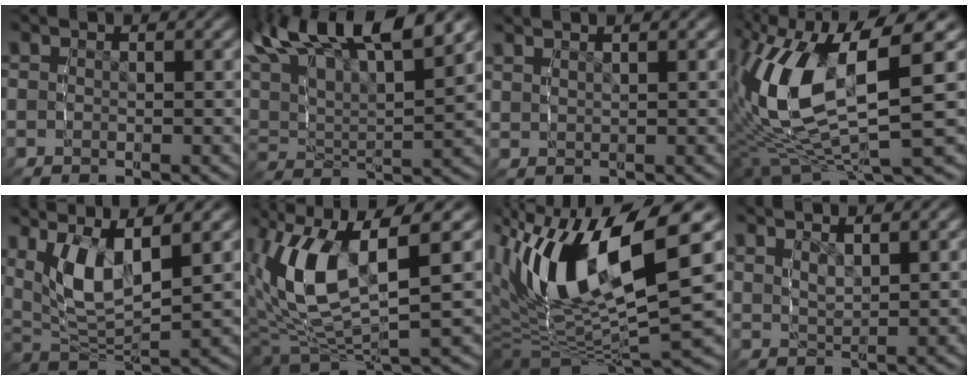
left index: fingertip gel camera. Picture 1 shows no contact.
{"total": 10.8, "force": [5.4, 6.0, 7.2], "torque": [-0.150, 0.007, 0.078]}
{"total": 2.2, "force": [1.7, 0.8, 1.2], "torque": [-0.020, 0.005, 0.030]}
{"total": 13.1, "force": [-0.6, 7.9, 10.5], "torque": [-0.238, -0.039, 0.010]}
{"total": 8.8, "force": [2.6, 5.7, 6.2], "torque": [-0.152, -0.005, 0.044]}
{"total": 9.8, "force": [0.9, 5.7, 7.9], "torque": [-0.189, -0.022, 0.026]}
{"total": 14.2, "force": [0.4, 8.3, 11.6], "torque": [-0.239, -0.020, 0.013]}
{"total": 4.0, "force": [2.3, 2.0, 2.6], "torque": [-0.051, 0.001, 0.038]}